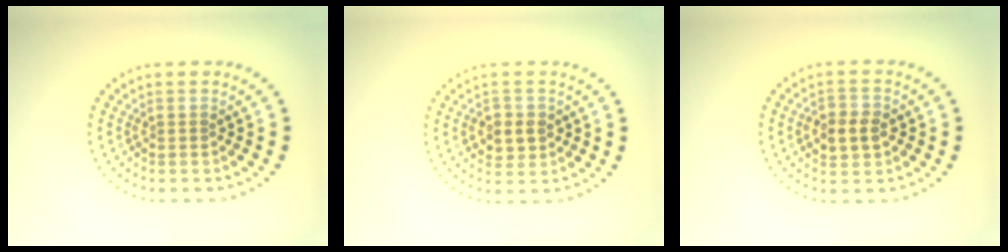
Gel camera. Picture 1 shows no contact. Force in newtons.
{"total": 2.5, "press": 2.4, "slide": 0.6}
{"total": 2.9, "press": 2.8, "slide": 0.2}